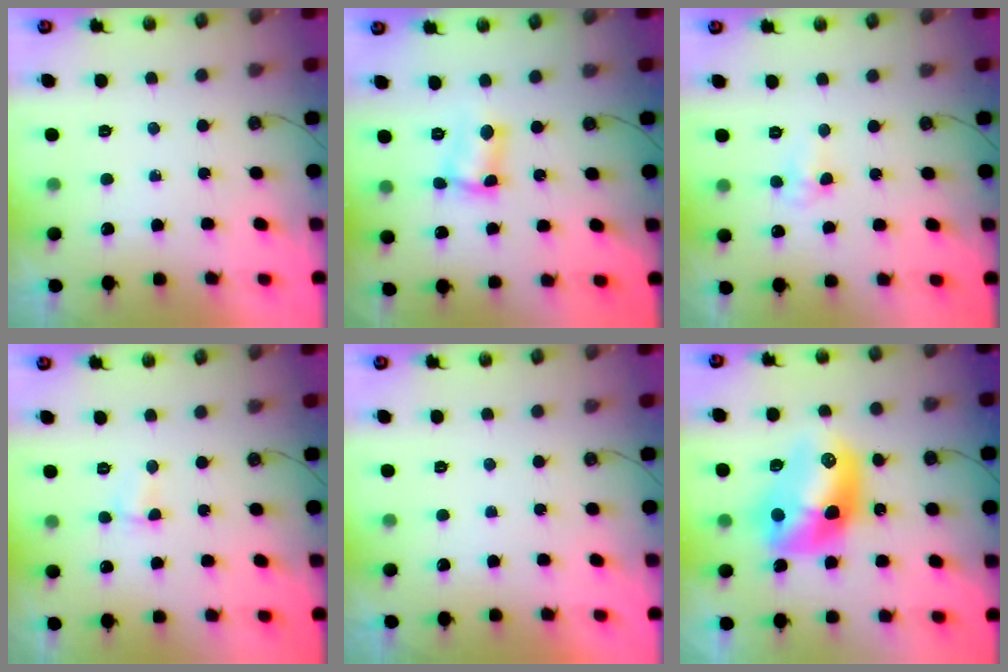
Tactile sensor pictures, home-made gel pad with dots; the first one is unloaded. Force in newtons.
{"total": 5.0, "press": 4.9, "slide": 0.5}
{"total": 3.7, "press": 3.7, "slide": 0.6}
{"total": 2.2, "press": 2.2, "slide": 0.5}
{"total": 0.0}
{"total": 14.1, "press": 14.1, "slide": 1.0}